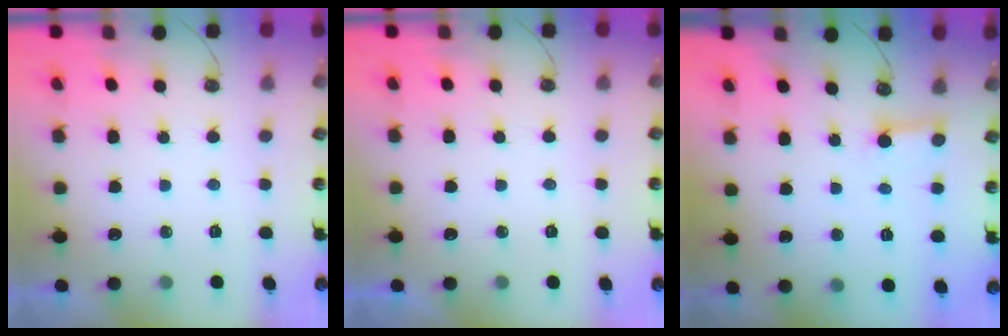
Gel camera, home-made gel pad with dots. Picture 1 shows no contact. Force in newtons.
{"total": 0.0}
{"total": 2.7, "press": 2.7, "slide": 0.1}